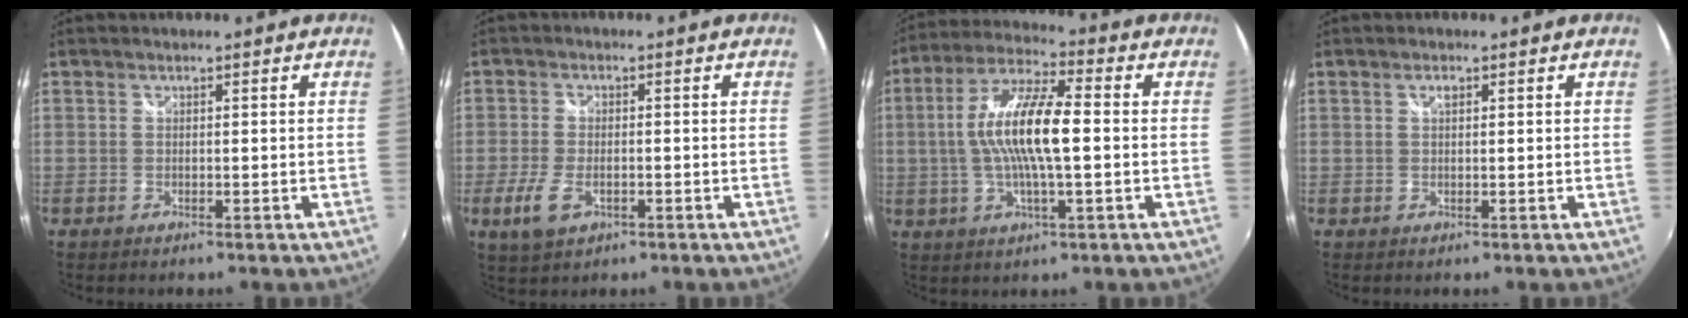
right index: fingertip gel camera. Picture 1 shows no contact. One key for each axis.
{"total": 5.7, "fx": -2.4, "fy": 2.9, "fz": 4.3, "tx": -0.105, "ty": -0.011, "tz": -0.042}
{"total": 13.3, "fx": -0.1, "fy": 2.7, "fz": 13.0, "tx": -0.251, "ty": 0.009, "tz": -0.007}
{"total": 1.0, "fx": 0.5, "fy": 0.3, "fz": 0.7, "tx": -0.013, "ty": 0.002, "tz": 0.008}